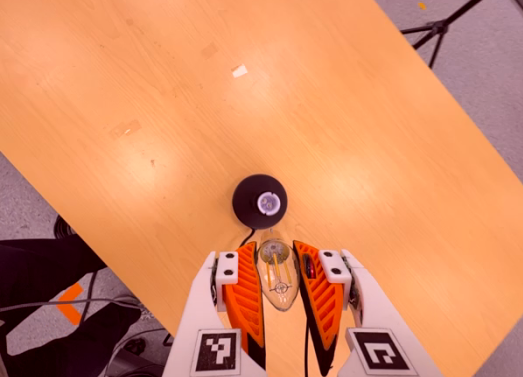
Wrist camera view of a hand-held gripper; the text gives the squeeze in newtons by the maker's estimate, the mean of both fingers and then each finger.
{"total": 20.9, "left": 23.5, "right": 18.3}